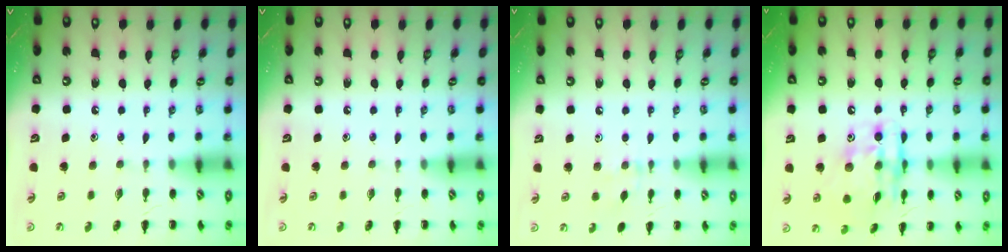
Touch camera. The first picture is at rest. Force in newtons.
{"total": 0.0}
{"total": 4.4, "press": 4.2, "slide": 1.4}
{"total": 15.4, "press": 15.0, "slide": 3.5}